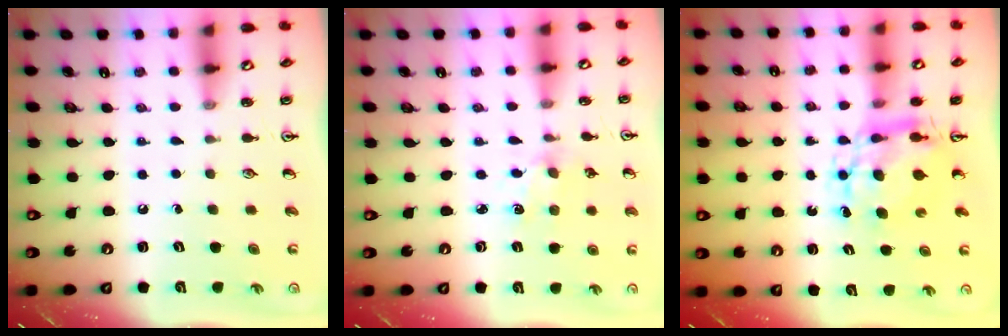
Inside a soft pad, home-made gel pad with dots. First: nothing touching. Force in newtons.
{"total": 1.9, "press": 1.9, "slide": 0.3}
{"total": 8.0, "press": 8.0, "slide": 0.7}